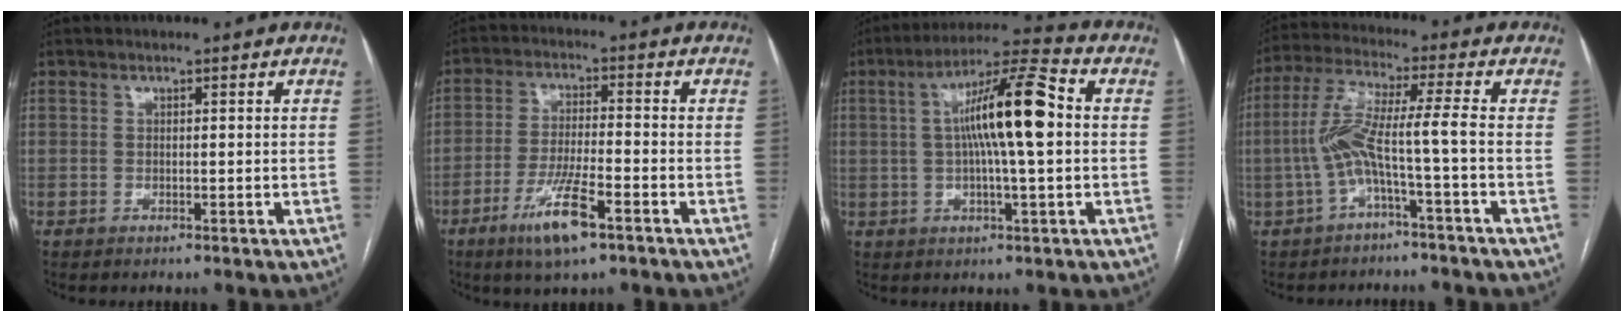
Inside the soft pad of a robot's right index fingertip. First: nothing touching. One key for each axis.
{"total": 8.8, "fx": -5.0, "fy": 1.1, "fz": 7.2, "tx": -0.142, "ty": -0.014, "tz": -0.087}
{"total": 12.6, "fx": 1.3, "fy": 1.5, "fz": 12.4, "tx": -0.215, "ty": 0.025, "tz": 0.017}
{"total": 7.4, "fx": -2.3, "fy": -0.8, "fz": 7.0, "tx": -0.153, "ty": 0.027, "tz": -0.045}